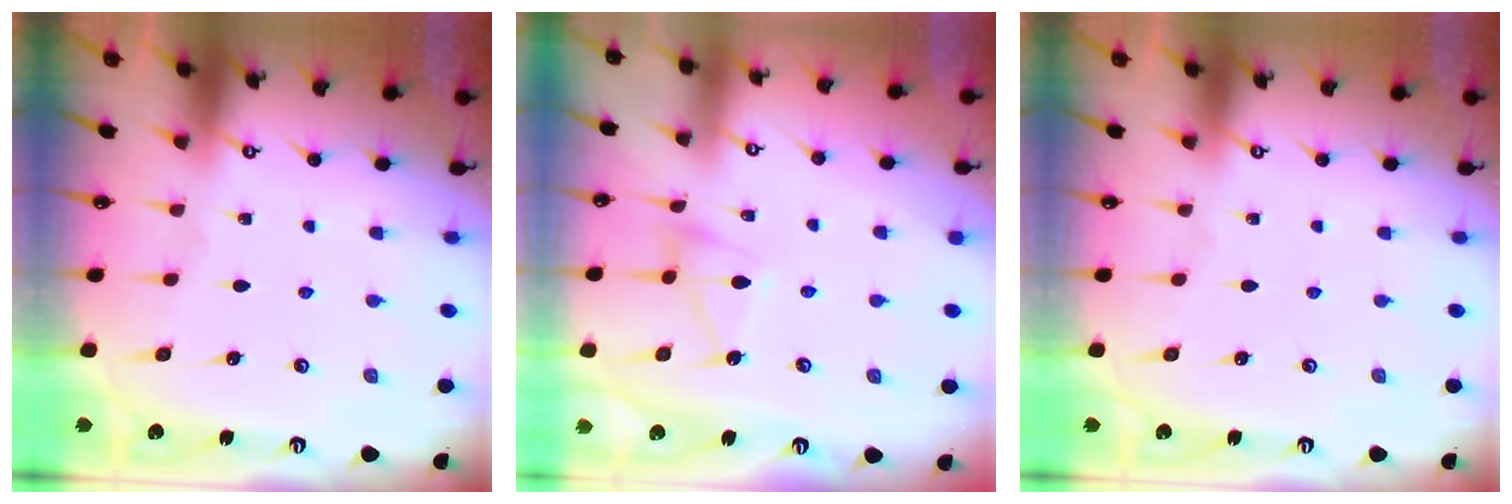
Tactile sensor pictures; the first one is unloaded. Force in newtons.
{"total": 8.2, "press": 8.1, "slide": 0.6}
{"total": 0.0}